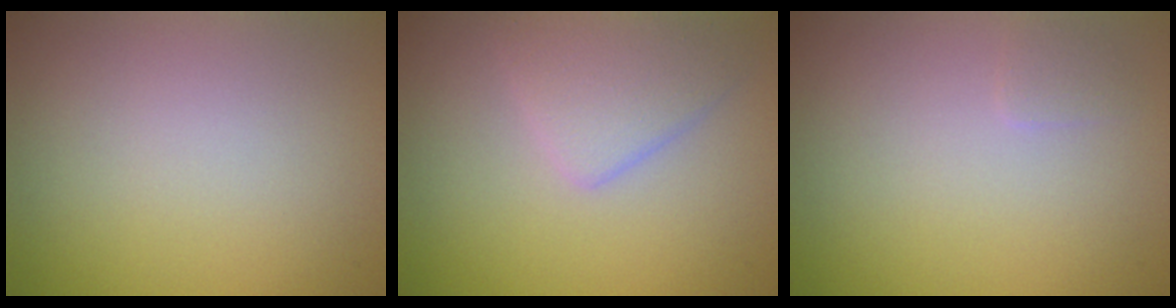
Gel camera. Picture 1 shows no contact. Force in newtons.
{"total": 3.3, "press": 3.3, "slide": 0.1}
{"total": 0.7, "press": 0.7, "slide": 0.0}